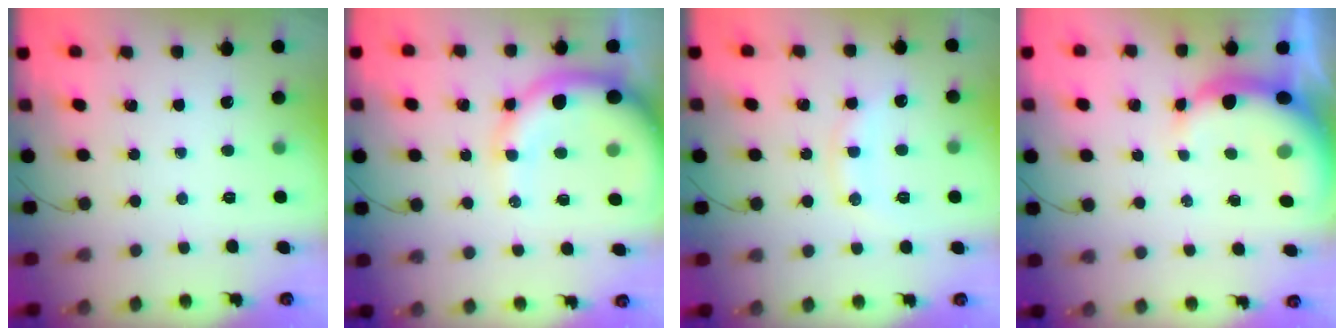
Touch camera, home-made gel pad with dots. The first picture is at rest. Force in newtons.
{"total": 12.6, "press": 12.2, "slide": 3.0}
{"total": 9.7, "press": 9.6, "slide": 0.9}
{"total": 8.6, "press": 8.5, "slide": 1.8}